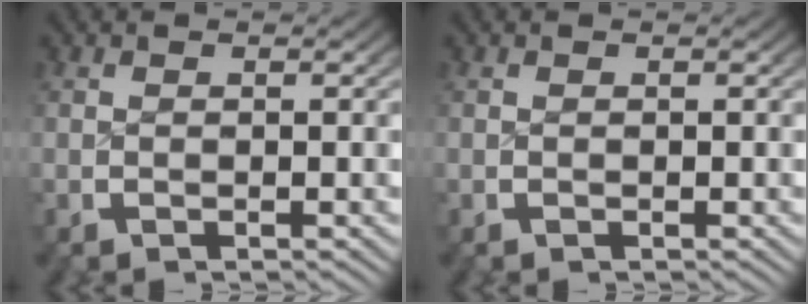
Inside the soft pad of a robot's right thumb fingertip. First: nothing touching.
{"total": 0.0}